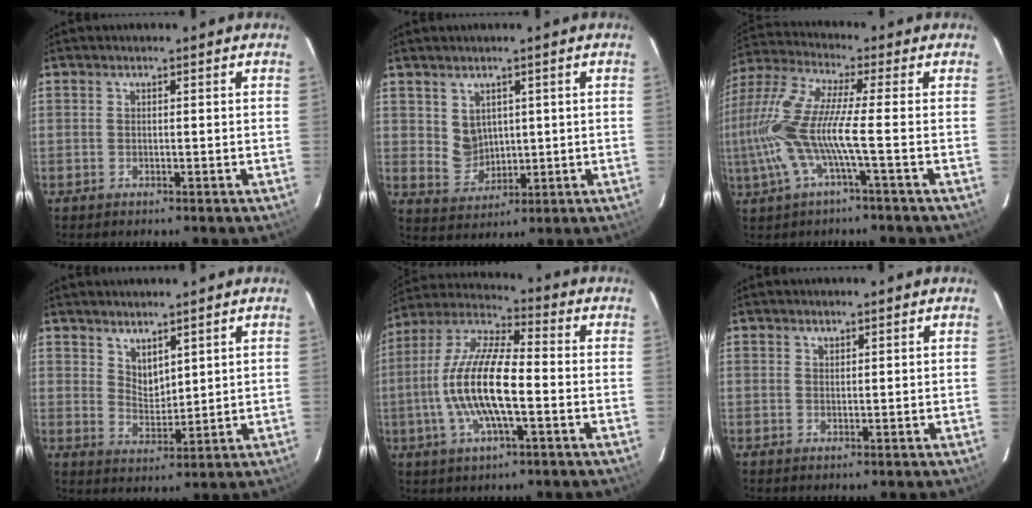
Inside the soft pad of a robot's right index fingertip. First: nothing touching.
{"total": 5.1, "force": [2.0, 4.2, 1.9], "torque": [-0.034, 0.001, 0.054]}
{"total": 13.8, "force": [-3.1, 0.7, 13.4], "torque": [-0.265, -0.010, -0.060]}
{"total": 4.7, "force": [3.8, 2.1, 2.0], "torque": [-0.028, -0.005, 0.073]}
{"total": 15.6, "force": [-2.7, 4.4, 14.8], "torque": [-0.294, 0.002, -0.059]}
{"total": 0.8, "force": [0.7, 0.4, 0.1], "torque": [-0.001, 0.002, 0.014]}